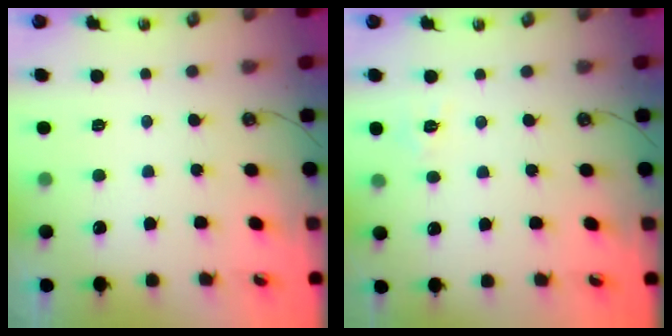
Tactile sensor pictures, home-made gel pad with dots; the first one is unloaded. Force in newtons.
{"total": 6.2, "press": 6.2, "slide": 0.7}